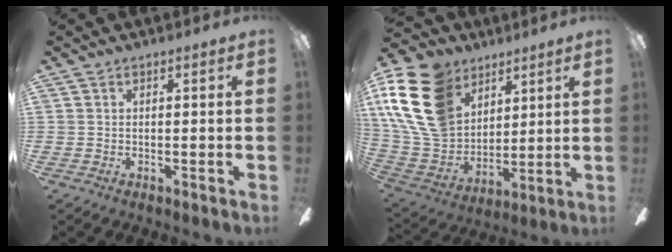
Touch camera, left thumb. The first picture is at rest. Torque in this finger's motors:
{"motor_torque": [0.54, 0.69, 1.81, -0.96, 0.61]}